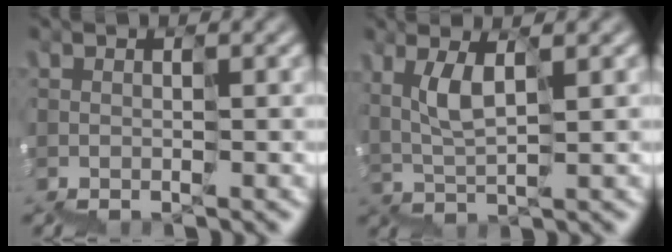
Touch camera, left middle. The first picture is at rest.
{"total": 1.8, "force": [1.5, 0.0, 1.0], "torque": [-0.045, 0.016, 0.030]}